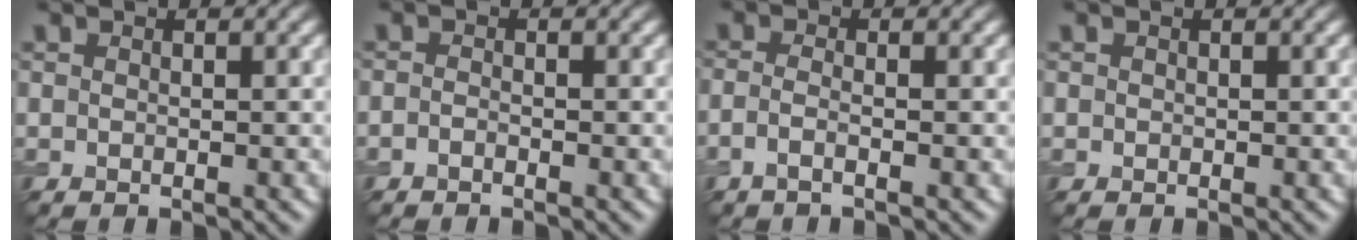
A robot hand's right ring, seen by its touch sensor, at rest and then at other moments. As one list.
[{"total": 0.7, "force": [-0.5, 0.2, 0.4], "torque": [-0.009, -0.001, -0.012]}, {"total": 1.5, "force": [-0.8, 0.5, 1.2], "torque": [-0.026, -0.006, -0.022]}, {"total": 0.0}]